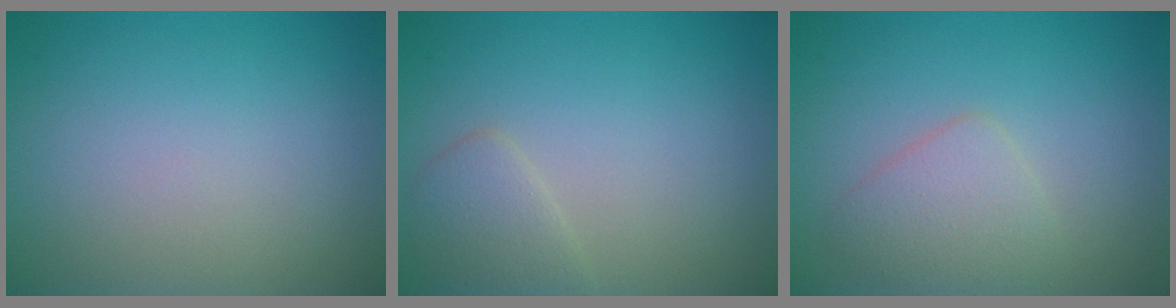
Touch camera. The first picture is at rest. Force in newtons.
{"total": 2.0, "press": 2.0, "slide": 0.1}
{"total": 2.8, "press": 2.8, "slide": 0.0}